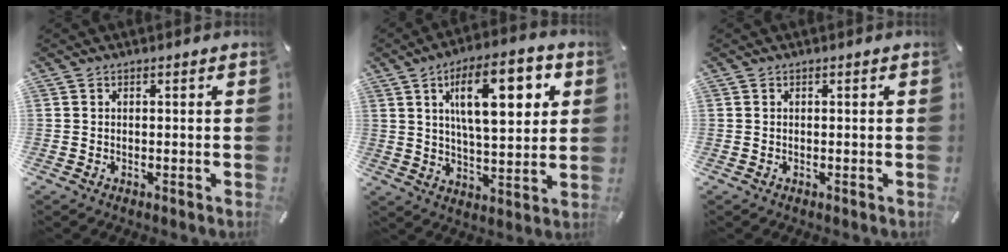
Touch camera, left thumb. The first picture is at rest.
{"total": 17.8, "force": [6.8, 7.3, 14.8], "torque": [-0.240, -0.003, 0.102]}
{"total": 0.0}